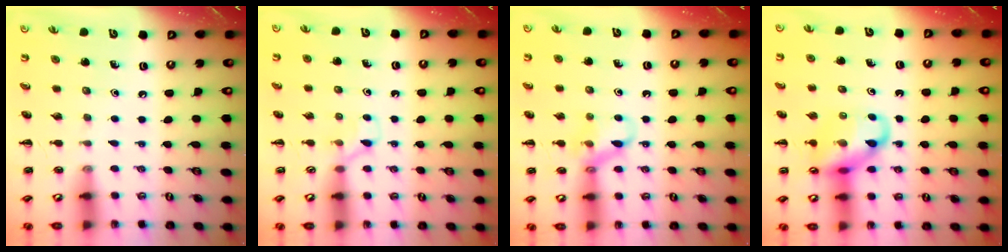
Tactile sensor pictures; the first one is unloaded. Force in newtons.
{"total": 3.4, "press": 3.1, "slide": 1.3}
{"total": 10.5, "press": 10.4, "slide": 1.2}
{"total": 13.7, "press": 13.5, "slide": 2.3}